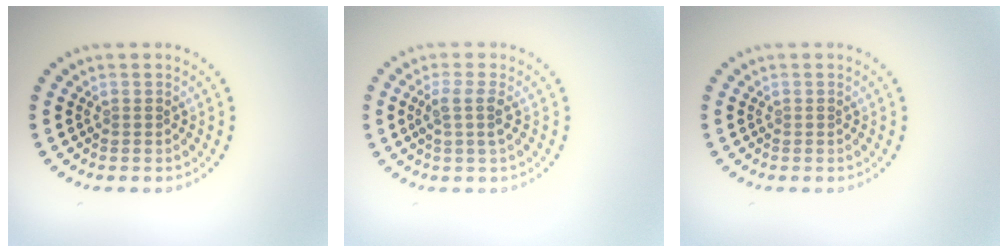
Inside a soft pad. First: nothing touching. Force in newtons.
{"total": 1.9, "press": 1.5, "slide": 1.2}
{"total": 0.0}